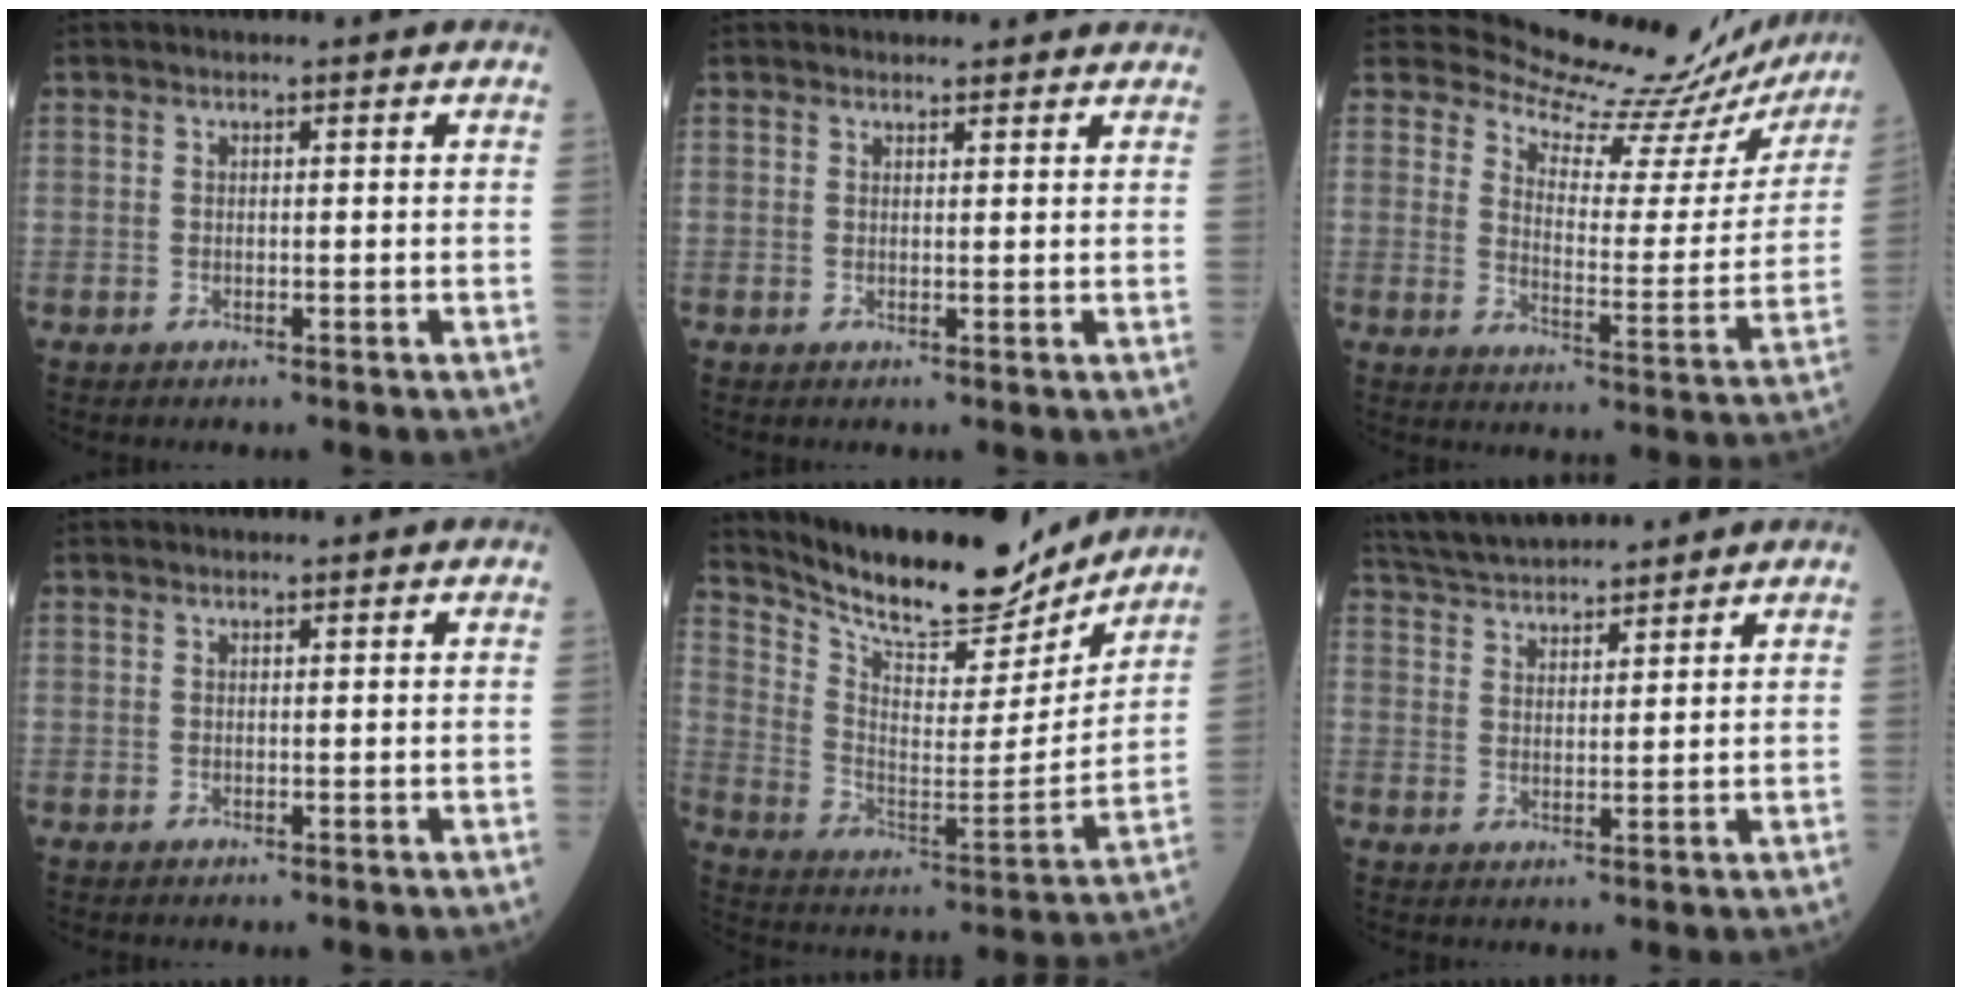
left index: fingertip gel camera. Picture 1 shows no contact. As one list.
[{"total": 2.4, "force": [2.1, 1.0, 0.2], "torque": [-0.005, 0.005, 0.020]}, {"total": 18.0, "force": [17.7, 2.4, 2.2], "torque": [-0.027, -0.102, 0.203]}, {"total": 0.0}, {"total": 19.1, "force": [17.5, 4.8, 6.2], "torque": [-0.122, -0.024, 0.272]}, {"total": 9.7, "force": [9.2, 1.2, 2.9], "torque": [-0.064, 0.028, 0.161]}]